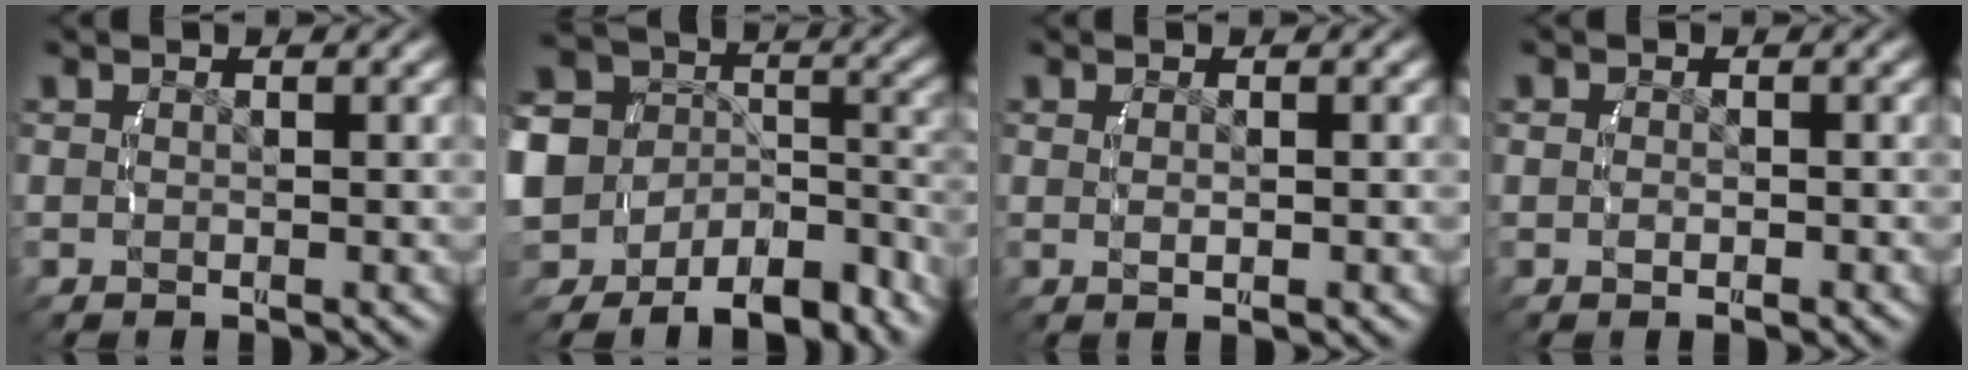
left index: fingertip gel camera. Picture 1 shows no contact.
{"total": 13.1, "force": [-3.9, 10.5, 6.8], "torque": [-0.155, -0.034, -0.065]}
{"total": 1.0, "force": [-0.1, -0.4, 1.0], "torque": [-0.020, -0.005, 0.005]}
{"total": 0.8, "force": [-0.4, 0.3, 0.7], "torque": [-0.015, -0.009, -0.004]}